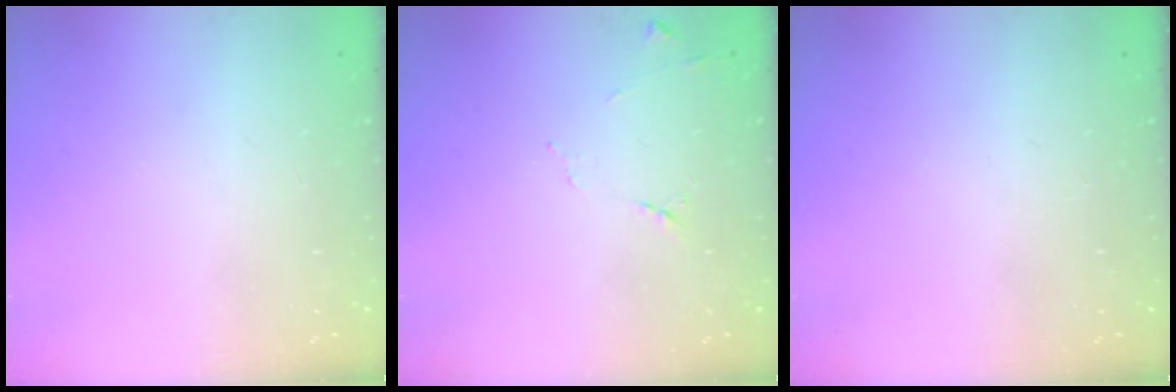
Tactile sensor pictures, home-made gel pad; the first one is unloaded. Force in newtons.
{"total": 7.1, "press": 7.1, "slide": 0.7}
{"total": 0.0}